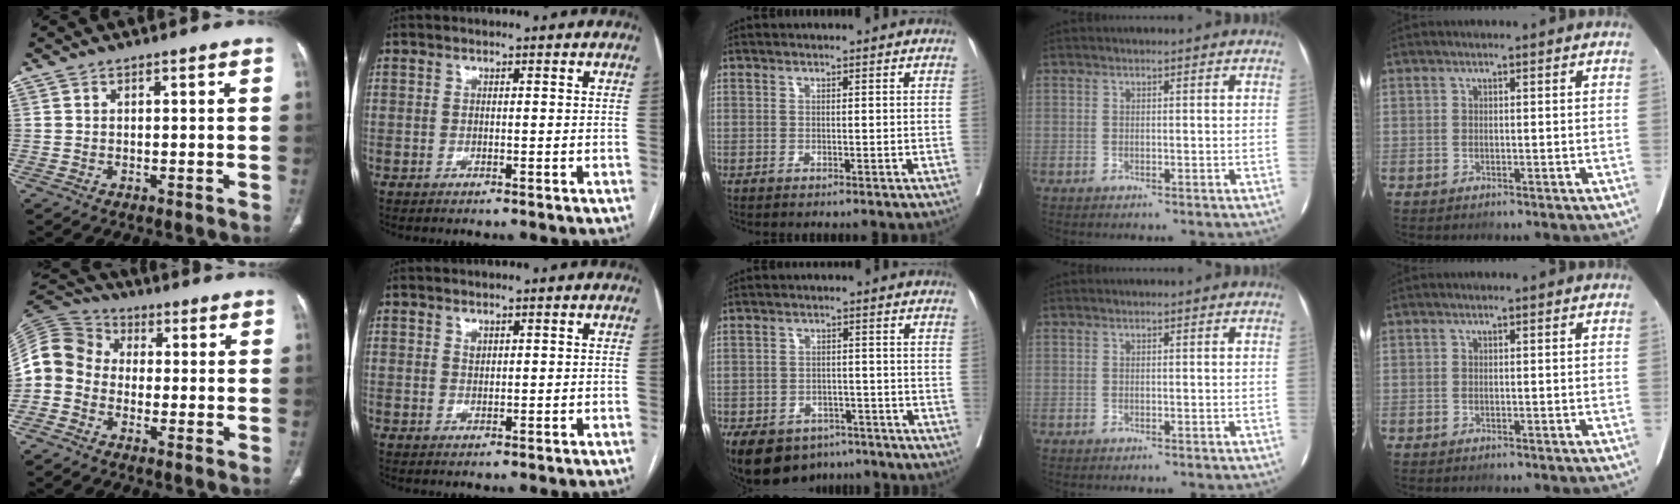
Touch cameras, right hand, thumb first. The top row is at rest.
{"thumb": {"total": 9.7, "force": [-1.7, 8.7, 3.9], "torque": [-0.076, 0.041, -0.053]}, "index": {"total": 1.0, "force": [0.5, 0.8, 0.5], "torque": [-0.008, -0.002, 0.009]}, "middle": {"total": 13.6, "force": [-8.7, 9.1, 5.3], "torque": [-0.129, -0.004, -0.115]}}